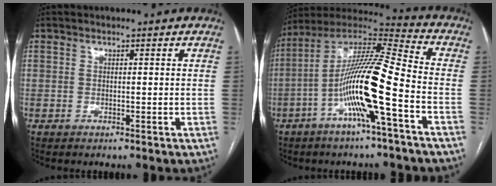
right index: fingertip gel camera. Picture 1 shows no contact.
{"total": 16.3, "force": [-5.0, 0.4, 15.5], "torque": [-0.290, 0.009, -0.097]}